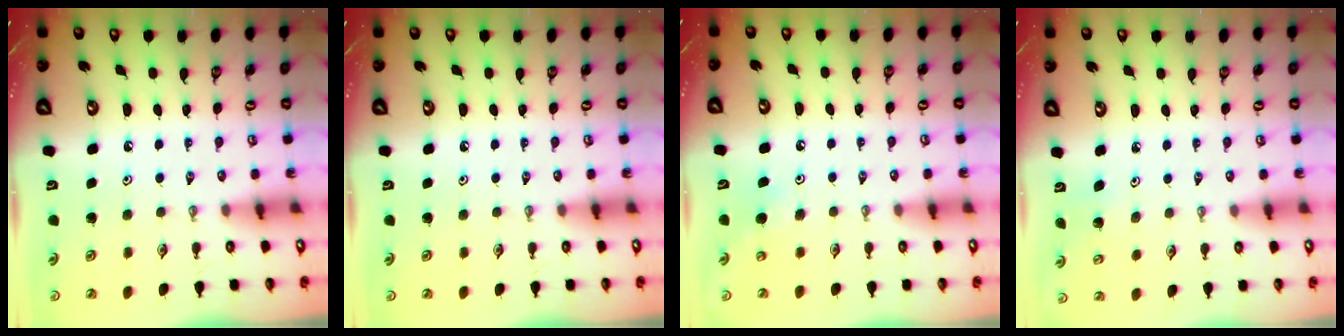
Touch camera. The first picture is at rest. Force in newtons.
{"total": 0.0}
{"total": 5.3, "press": 5.1, "slide": 1.2}
{"total": 3.8, "press": 3.8, "slide": 0.2}